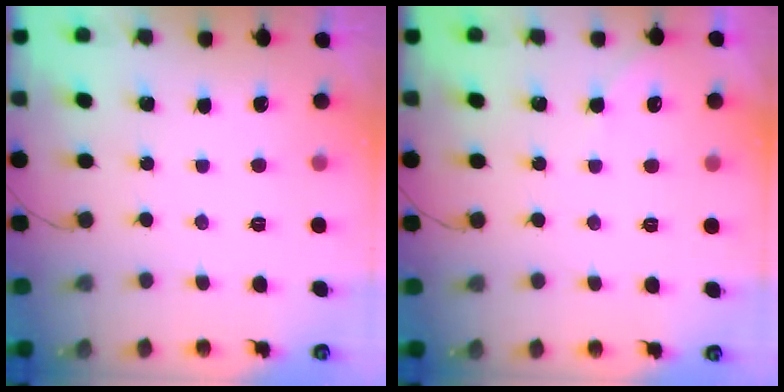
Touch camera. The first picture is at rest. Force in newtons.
{"total": 1.7, "press": 1.6, "slide": 0.3}